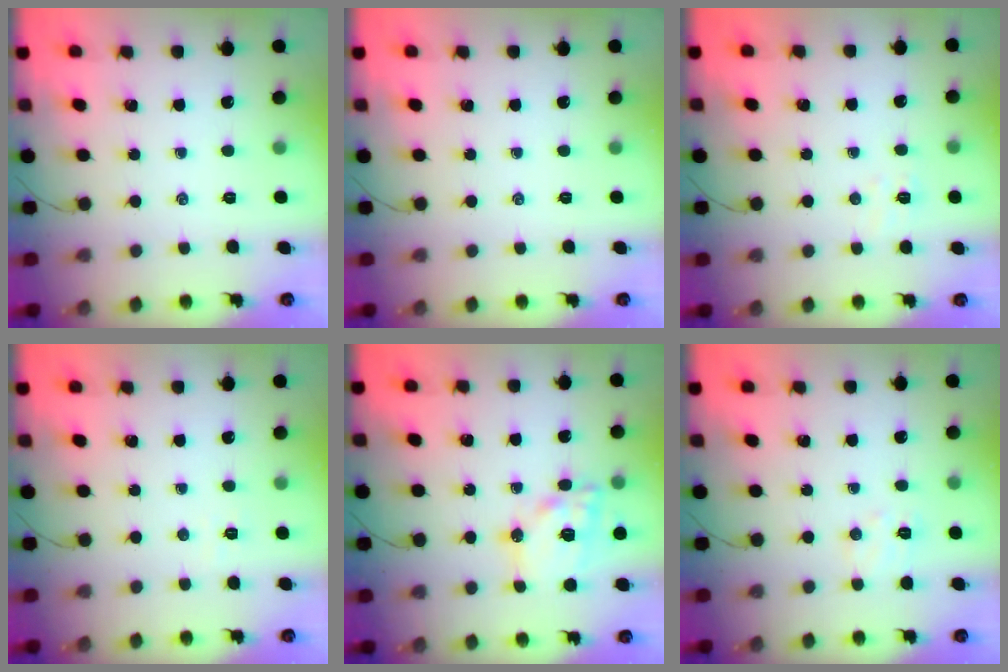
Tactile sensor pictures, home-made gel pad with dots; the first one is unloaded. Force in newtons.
{"total": 0.0}
{"total": 4.5, "press": 4.4, "slide": 1.3}
{"total": 2.5, "press": 2.4, "slide": 0.7}
{"total": 15.7, "press": 15.5, "slide": 2.8}
{"total": 5.0, "press": 4.9, "slide": 1.0}